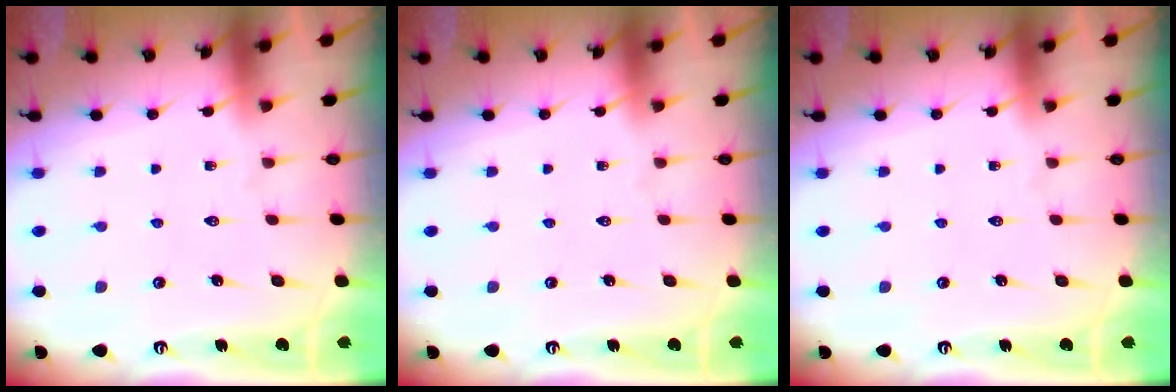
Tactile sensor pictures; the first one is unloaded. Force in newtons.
{"total": 0.0}
{"total": 0.0}